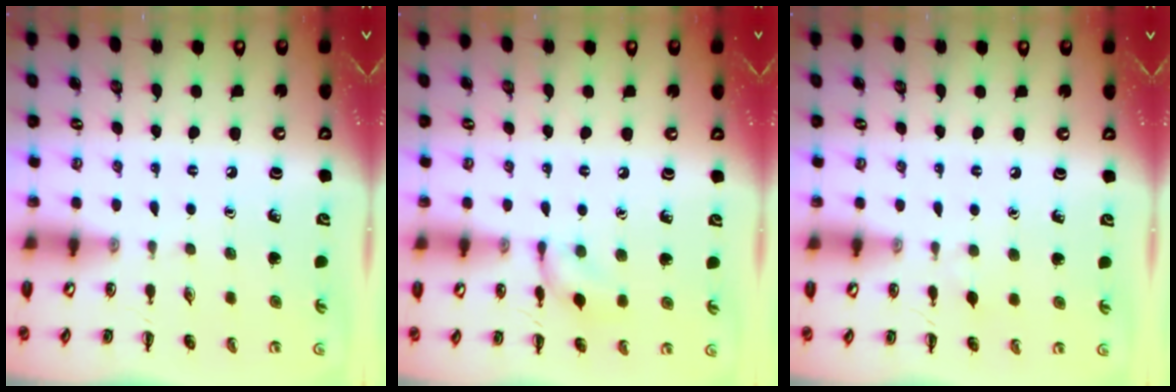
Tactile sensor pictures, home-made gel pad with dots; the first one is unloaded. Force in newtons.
{"total": 7.4, "press": 7.4, "slide": 0.7}
{"total": 2.4, "press": 2.3, "slide": 0.9}